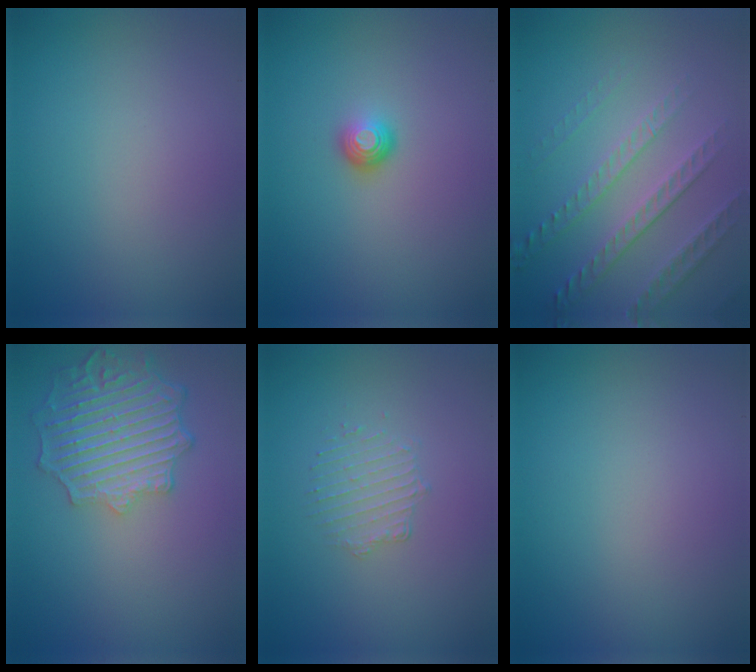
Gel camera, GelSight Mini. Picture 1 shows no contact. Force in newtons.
{"total": 1.4, "press": 1.1, "slide": 1.0}
{"total": 4.5, "press": 3.4, "slide": 3.0}
{"total": 6.3, "press": 5.1, "slide": 3.7}
{"total": 1.6, "press": 0.9, "slide": 1.3}
{"total": 0.0}